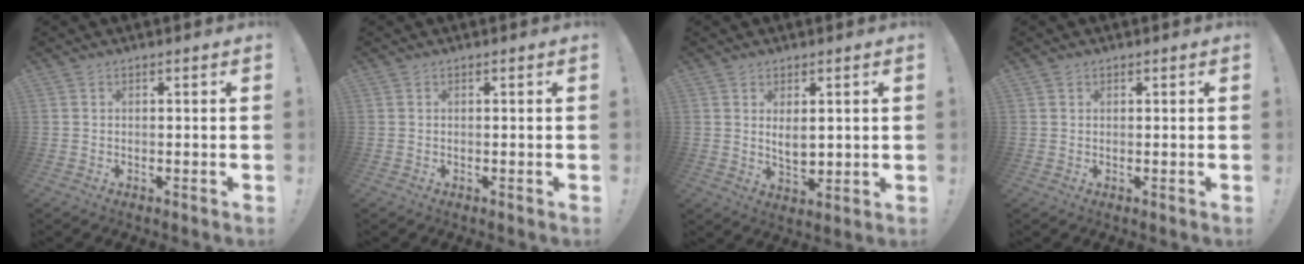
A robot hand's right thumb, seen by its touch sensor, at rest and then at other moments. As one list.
[{"total": 0.0}, {"total": 5.2, "force": [1.4, 2.9, 4.1], "torque": [-0.055, -0.009, 0.023]}, {"total": 0.7, "force": [0.4, 0.5, 0.0], "torque": [0.009, -0.003, 0.006]}]